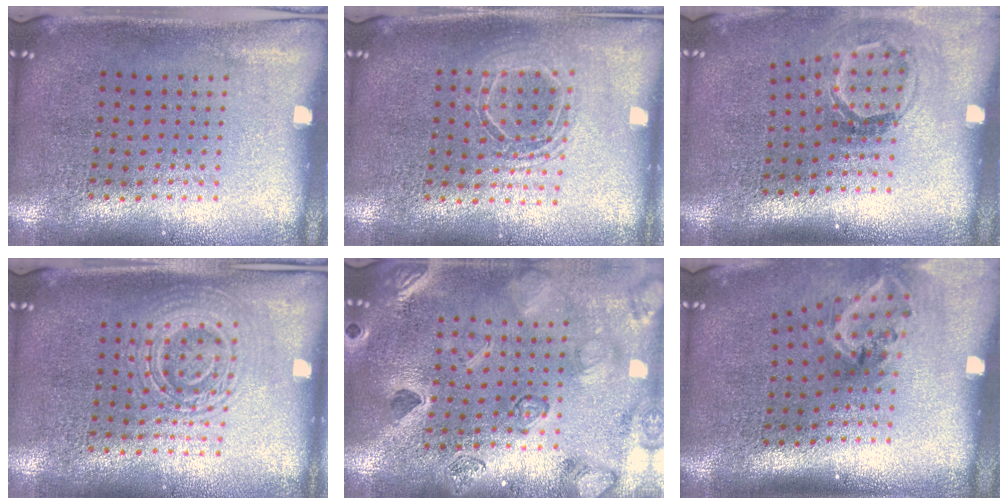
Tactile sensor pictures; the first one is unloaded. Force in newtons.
{"total": 1.7, "press": 1.4, "slide": 0.9}
{"total": 1.7, "press": 1.2, "slide": 1.3}
{"total": 3.0, "press": 2.9, "slide": 0.5}
{"total": 2.4, "press": 2.4, "slide": 0.4}
{"total": 2.1, "press": 1.3, "slide": 1.6}